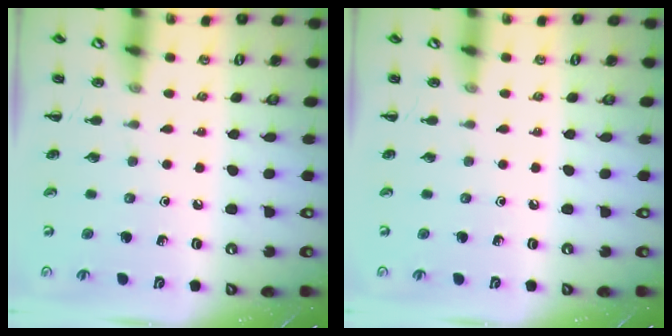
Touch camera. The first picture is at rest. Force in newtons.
{"total": 0.0}